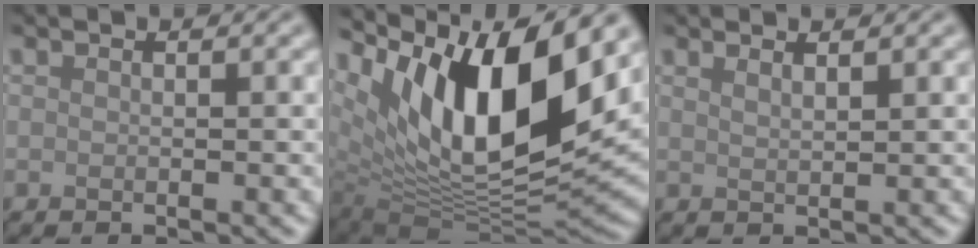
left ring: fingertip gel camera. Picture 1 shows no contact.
{"total": 15.1, "force": [6.4, 6.1, 12.2], "torque": [-0.215, 0.003, 0.115]}
{"total": 1.5, "force": [1.1, 0.4, 0.8], "torque": [-0.007, 0.002, 0.012]}